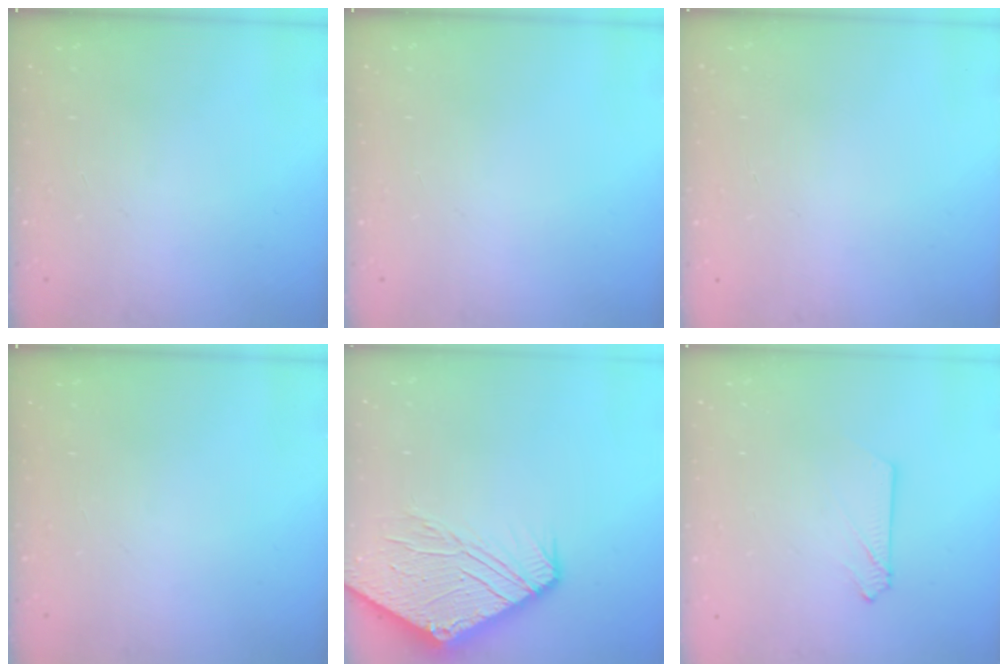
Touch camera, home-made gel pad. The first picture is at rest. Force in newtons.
{"total": 0.0}
{"total": 0.0}
{"total": 0.0}
{"total": 13.5, "press": 13.4, "slide": 1.8}
{"total": 2.6, "press": 2.6, "slide": 0.3}